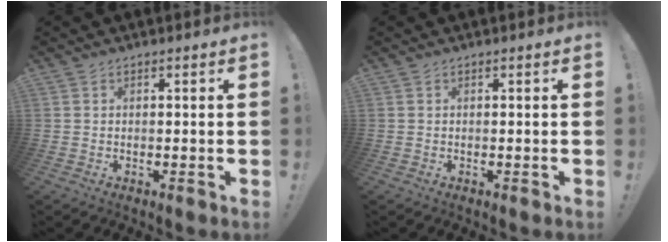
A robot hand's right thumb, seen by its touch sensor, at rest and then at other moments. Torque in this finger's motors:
{"motor_torque": [0.00, 0.00, 0.00, 0.00, 0.00]}